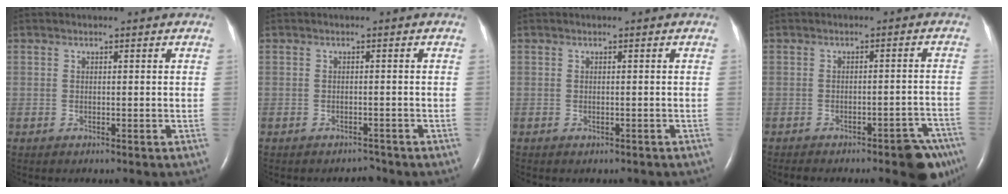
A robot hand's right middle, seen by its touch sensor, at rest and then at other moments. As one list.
[{"total": 1.2, "force": [-1.2, 0.3, -0.1], "torque": [-0.002, -0.004, -0.015]}, {"total": 0.6, "force": [-0.4, 0.3, 0.2], "torque": [-0.009, -0.001, -0.003]}, {"total": 8.9, "force": [-6.7, 2.0, 5.5], "torque": [-0.040, 0.013, -0.083]}]